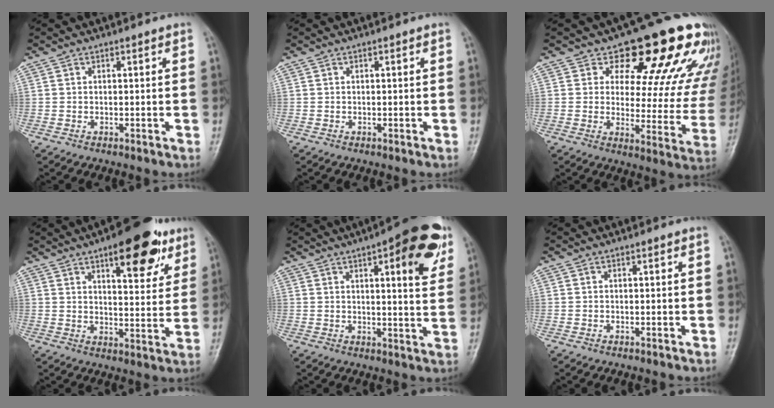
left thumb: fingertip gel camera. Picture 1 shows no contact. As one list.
[{"total": 0.0}, {"total": 19.5, "force": [13.4, 8.8, 11.2], "torque": [-0.080, -0.069, 0.159]}, {"total": 15.1, "force": [8.4, 5.8, 11.0], "torque": [-0.108, -0.031, 0.115]}, {"total": 15.1, "force": [7.0, 4.5, 12.5], "torque": [-0.125, -0.018, 0.084]}, {"total": 0.0}]